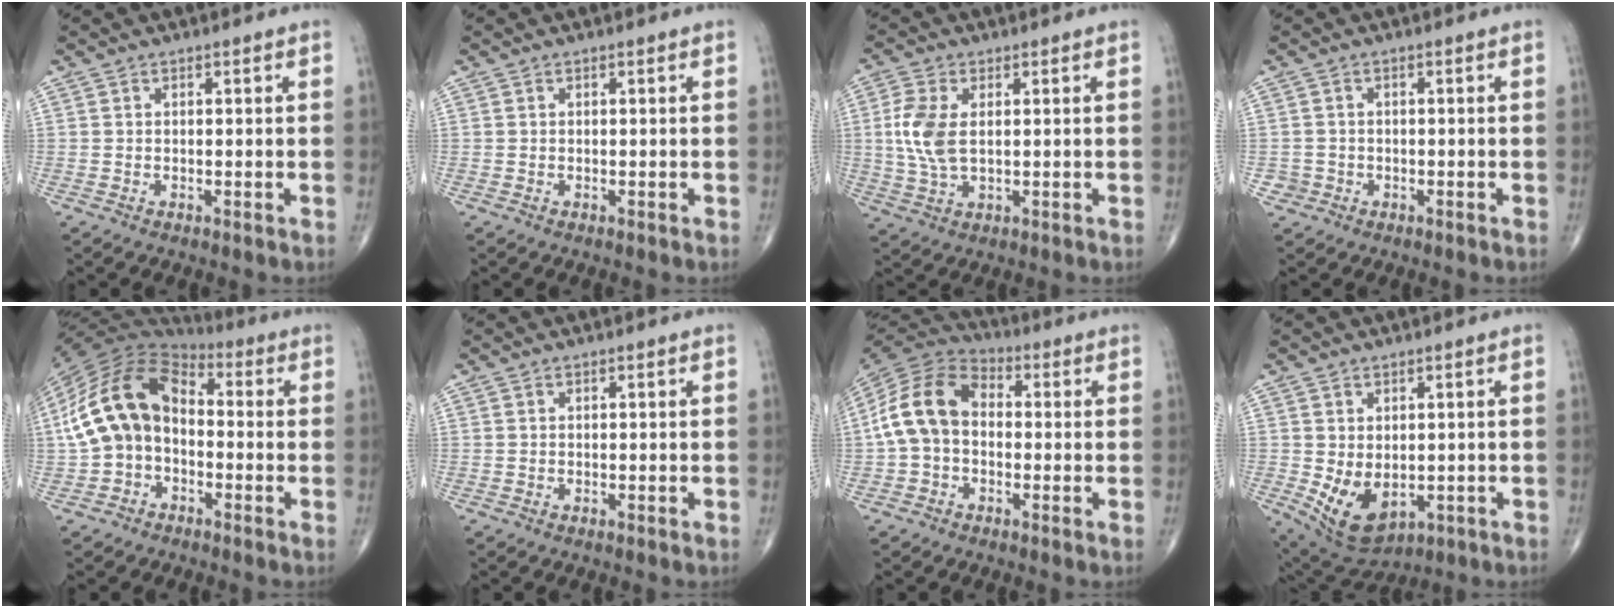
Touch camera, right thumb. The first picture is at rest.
{"total": 0.0}
{"total": 7.7, "force": [1.0, 4.1, 6.5], "torque": [-0.153, -0.001, 0.021]}
{"total": 1.9, "force": [-0.7, 1.8, -0.2], "torque": [0.013, 0.008, -0.017]}
{"total": 16.0, "force": [-1.2, 11.2, 11.4], "torque": [-0.207, 0.040, -0.032]}
{"total": 0.0}
{"total": 12.4, "force": [-0.3, 9.0, 8.6], "torque": [-0.159, 0.035, -0.021]}
{"total": 9.1, "force": [-1.3, 5.9, 6.7], "torque": [-0.105, -0.011, 0.001]}